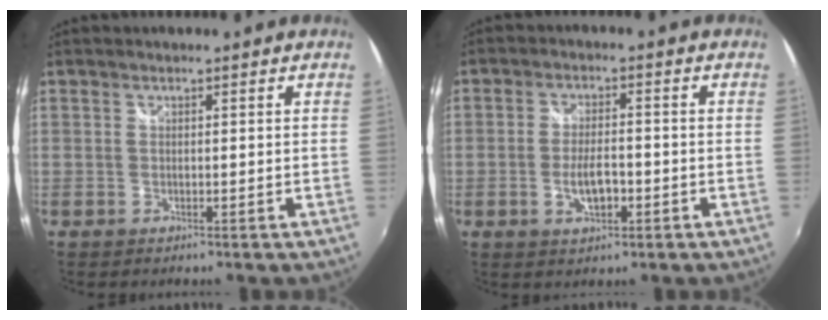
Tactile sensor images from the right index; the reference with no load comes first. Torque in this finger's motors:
{"motor_torque": [0.14, -0.13, 0.30, 0.05]}